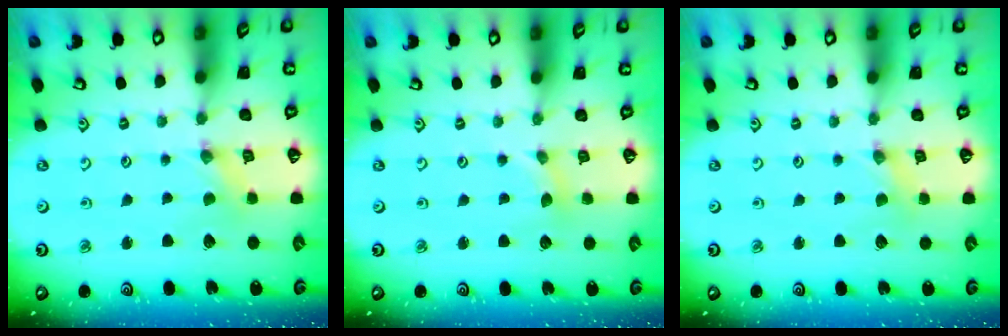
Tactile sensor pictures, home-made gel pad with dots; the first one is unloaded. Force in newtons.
{"total": 1.9, "press": 1.9, "slide": 0.4}
{"total": 1.4, "press": 1.3, "slide": 0.2}